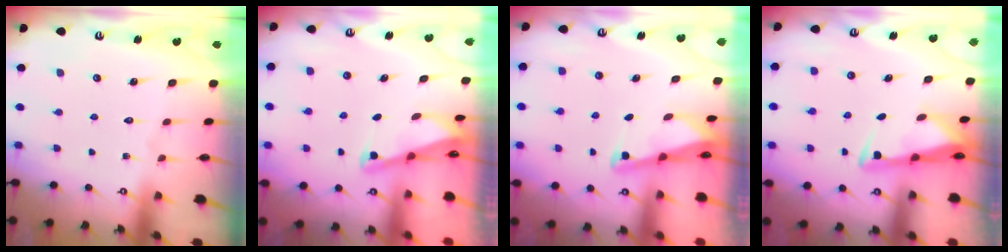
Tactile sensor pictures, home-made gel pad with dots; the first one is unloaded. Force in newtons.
{"total": 1.9, "press": 1.9, "slide": 0.4}
{"total": 2.2, "press": 2.2, "slide": 0.3}
{"total": 3.4, "press": 3.3, "slide": 0.9}